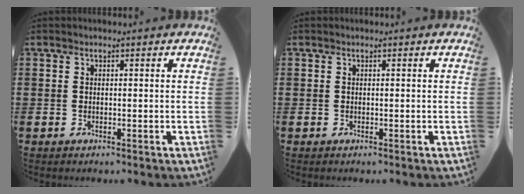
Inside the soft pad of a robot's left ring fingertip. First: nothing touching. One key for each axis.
{"total": 0.0}